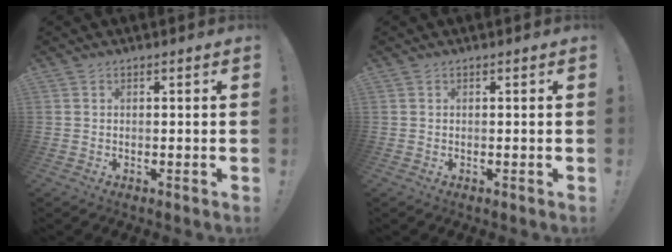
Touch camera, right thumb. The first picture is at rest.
{"total": 0.0}